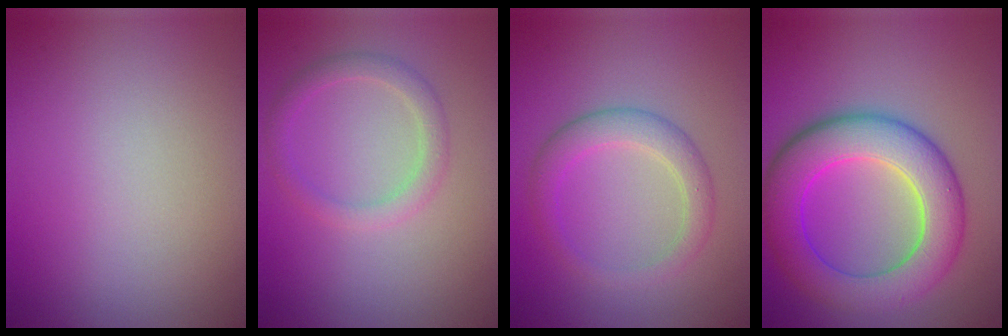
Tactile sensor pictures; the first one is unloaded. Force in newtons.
{"total": 2.2, "press": 2.1, "slide": 0.2}
{"total": 2.2, "press": 2.2, "slide": 0.2}
{"total": 8.5, "press": 8.5, "slide": 0.3}